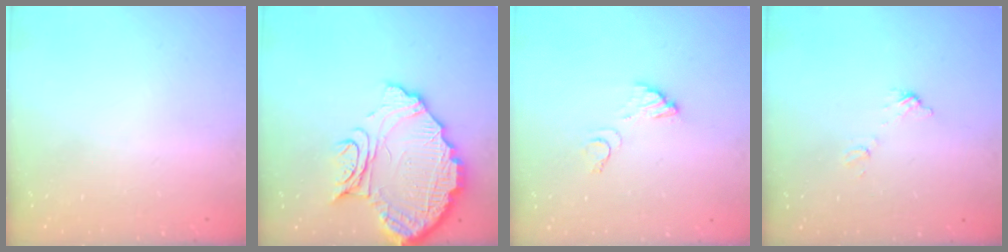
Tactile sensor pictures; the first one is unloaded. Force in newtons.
{"total": 14.9, "press": 14.8, "slide": 1.4}
{"total": 4.1, "press": 4.1, "slide": 0.2}
{"total": 4.9, "press": 4.9, "slide": 0.4}